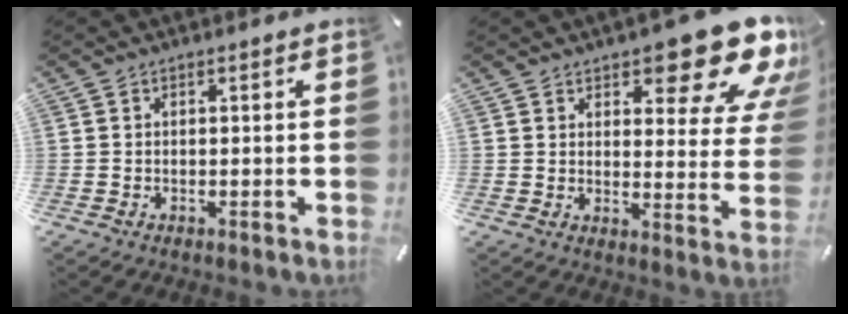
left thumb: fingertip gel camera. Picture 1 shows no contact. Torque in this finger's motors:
{"motor_torque": [3.31, 1.70, 1.60, -1.17, 0.10]}